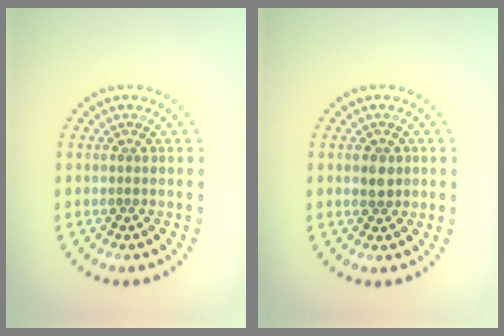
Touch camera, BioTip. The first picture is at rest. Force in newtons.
{"total": 1.7, "press": 1.7, "slide": 0.3}